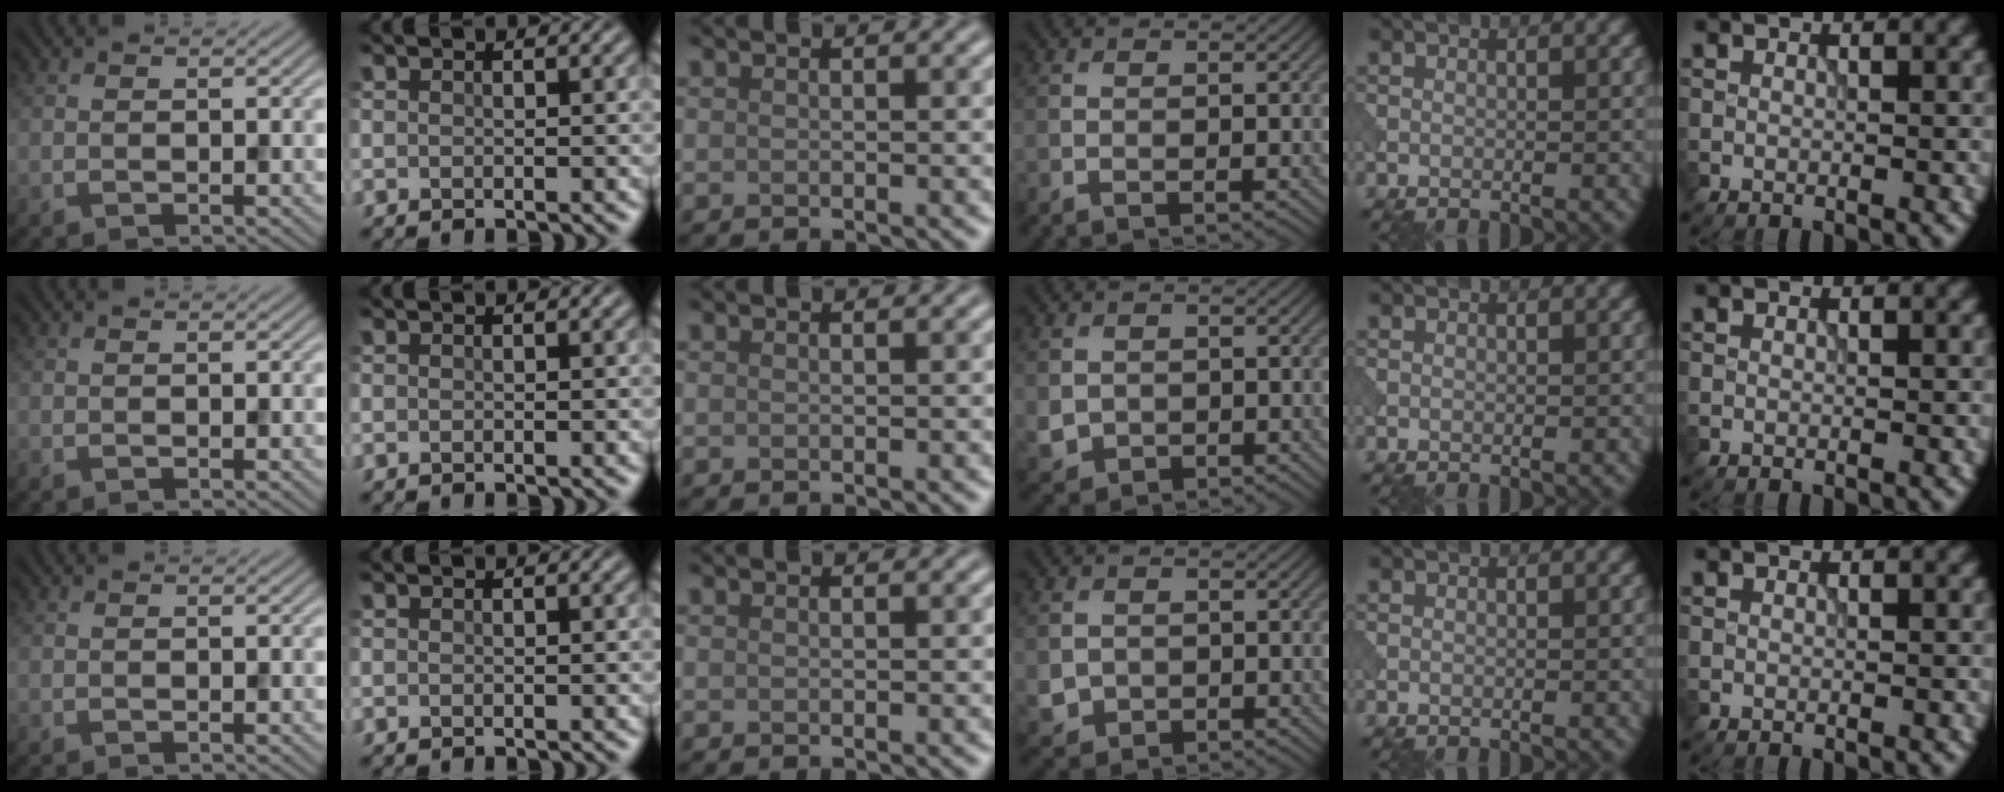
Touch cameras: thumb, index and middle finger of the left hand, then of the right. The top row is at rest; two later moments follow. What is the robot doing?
{"motion": "open", "object": "sandwich press"}